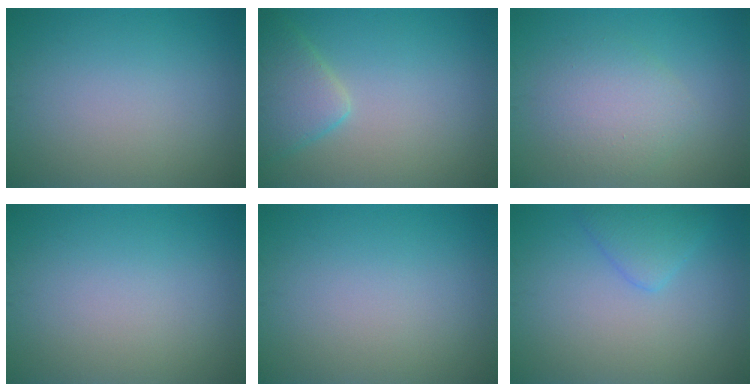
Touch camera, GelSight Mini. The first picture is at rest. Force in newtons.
{"total": 3.8, "press": 3.8, "slide": 0.3}
{"total": 3.4, "press": 3.4, "slide": 0.3}
{"total": 0.0}
{"total": 0.0}
{"total": 2.3, "press": 2.3, "slide": 0.2}